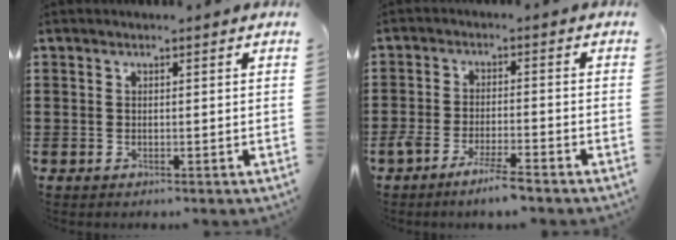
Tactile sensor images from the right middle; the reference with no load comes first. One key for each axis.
{"total": 4.6, "fx": -3.7, "fy": 0.1, "fz": 2.7, "tx": -0.051, "ty": -0.003, "tz": -0.067}